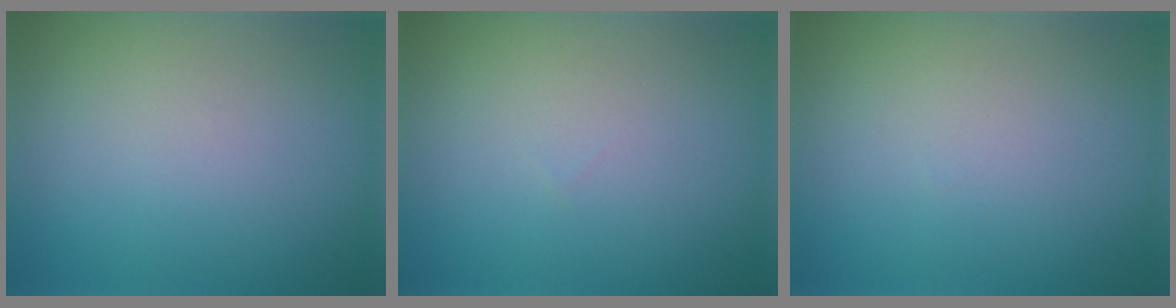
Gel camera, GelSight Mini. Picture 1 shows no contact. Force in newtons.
{"total": 0.0}
{"total": 0.0}